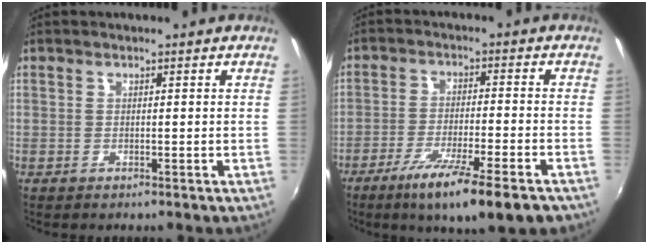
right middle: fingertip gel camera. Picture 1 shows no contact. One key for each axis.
{"total": 13.8, "fx": -8.9, "fy": 1.6, "fz": 10.4, "tx": -0.186, "ty": -0.042, "tz": -0.147}